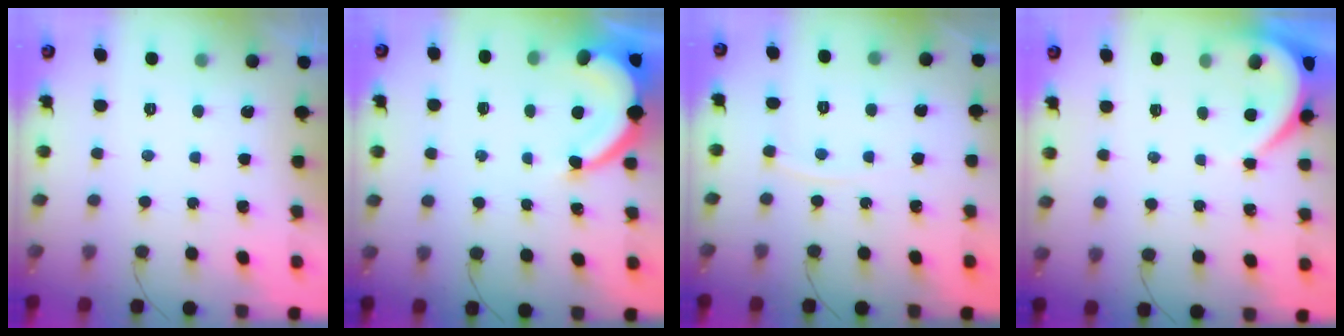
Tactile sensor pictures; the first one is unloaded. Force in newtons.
{"total": 7.0, "press": 7.0, "slide": 0.1}
{"total": 3.0, "press": 3.0, "slide": 0.4}
{"total": 4.0, "press": 3.9, "slide": 0.6}